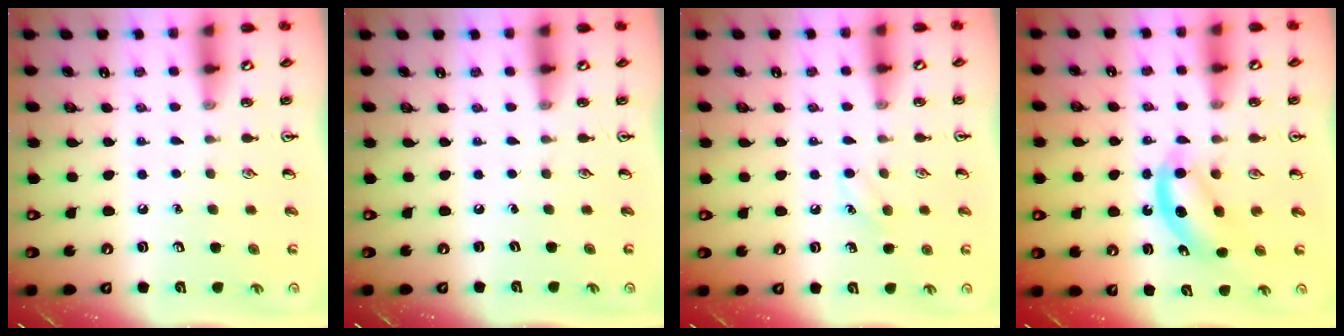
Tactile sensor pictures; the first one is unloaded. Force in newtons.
{"total": 0.0}
{"total": 4.9, "press": 4.7, "slide": 1.4}
{"total": 5.0, "press": 4.9, "slide": 0.7}